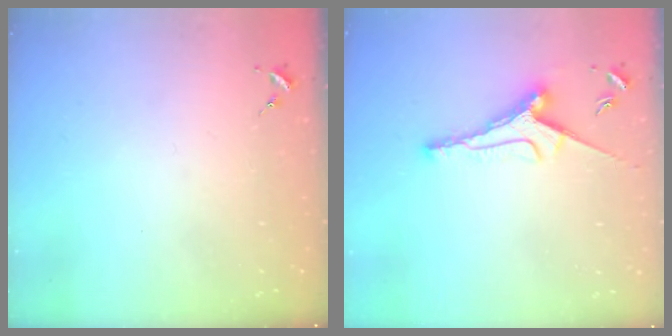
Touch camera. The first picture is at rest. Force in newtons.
{"total": 8.6, "press": 8.6, "slide": 0.2}